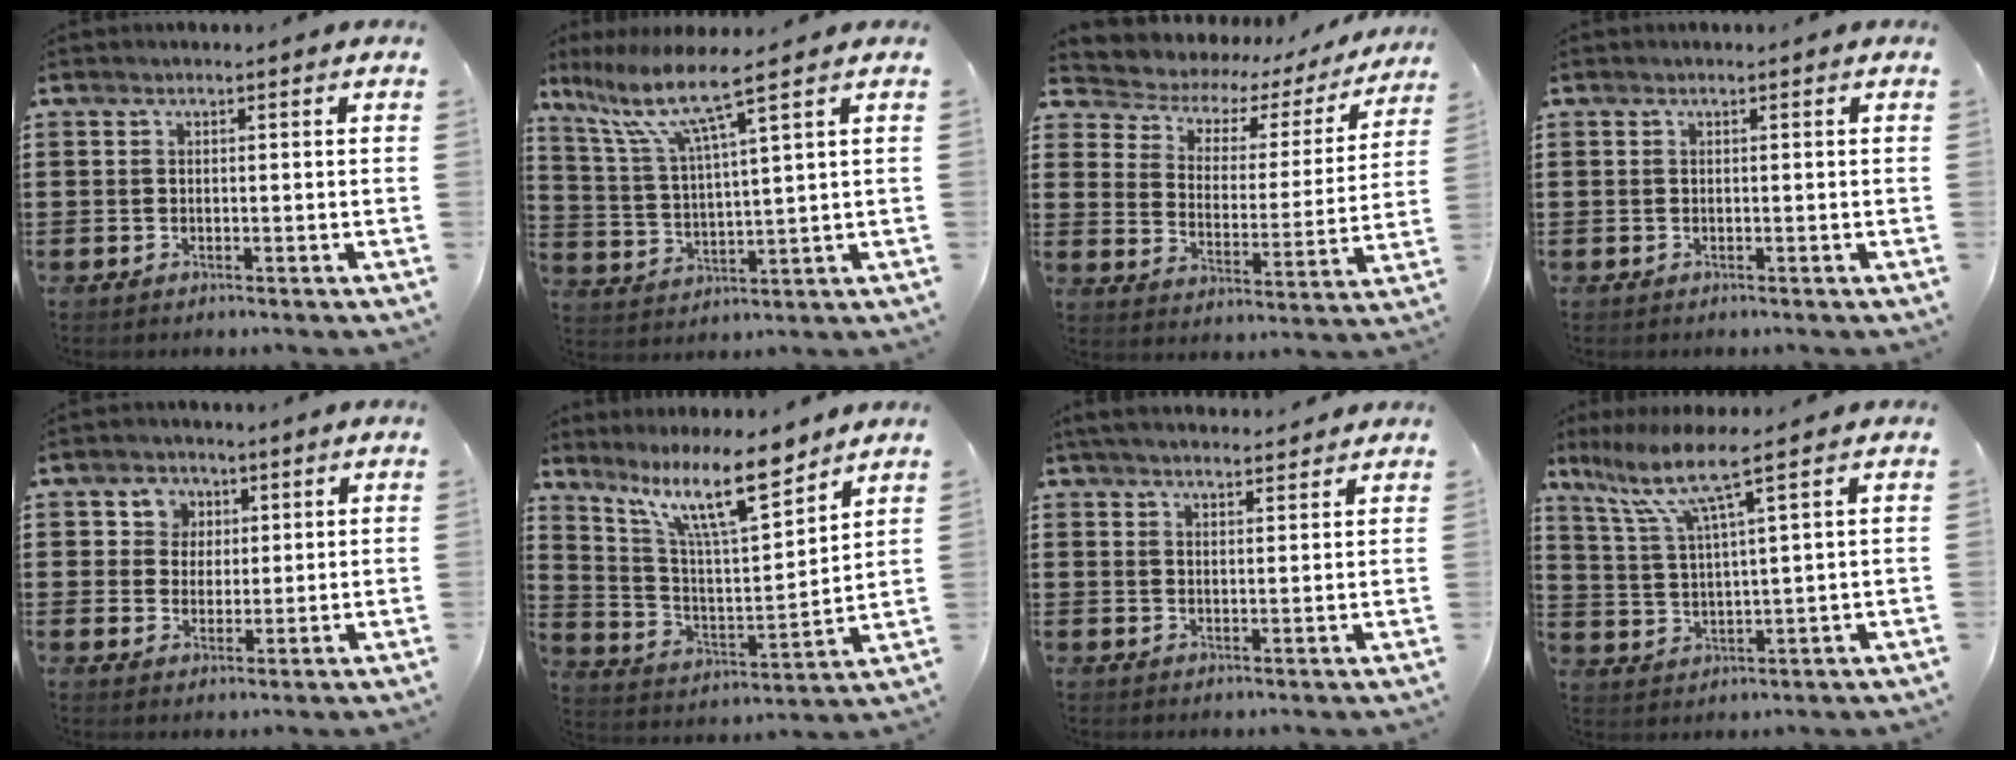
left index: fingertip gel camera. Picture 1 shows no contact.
{"total": 9.1, "force": [6.2, 0.3, 6.6], "torque": [-0.157, -0.029, 0.100]}
{"total": 3.7, "force": [2.1, 2.7, 1.4], "torque": [-0.047, -0.016, 0.027]}
{"total": 0.0}
{"total": 3.9, "force": [1.8, 3.5, 0.4], "torque": [-0.020, 0.010, 0.030]}
{"total": 12.9, "force": [9.5, 2.9, 8.3], "torque": [-0.172, -0.041, 0.164]}
{"total": 3.5, "force": [3.4, 0.3, 0.9], "torque": [-0.026, -0.003, 0.063]}
{"total": 7.8, "force": [5.1, 0.0, 5.9], "torque": [-0.140, -0.023, 0.082]}